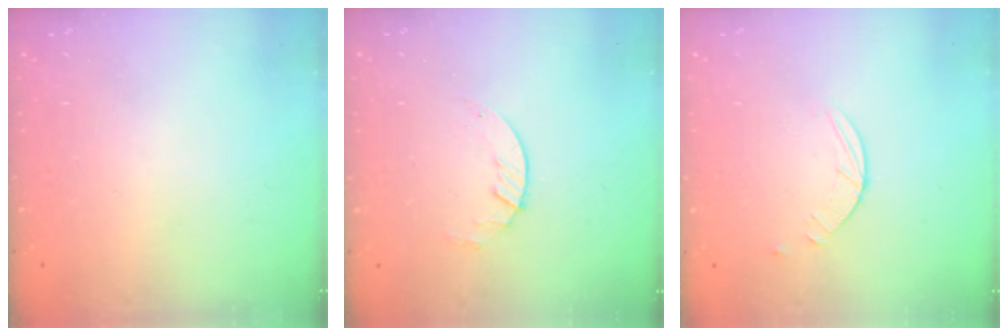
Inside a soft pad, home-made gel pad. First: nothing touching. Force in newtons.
{"total": 1.7, "press": 1.6, "slide": 0.2}
{"total": 2.9, "press": 2.8, "slide": 0.3}